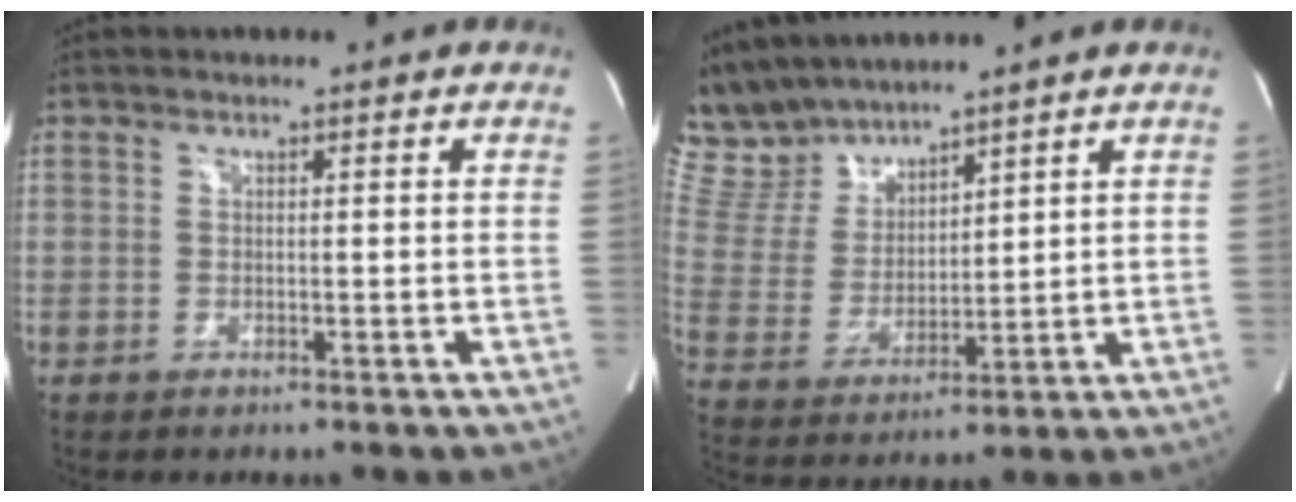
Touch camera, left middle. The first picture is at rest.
{"total": 9.9, "force": [9.3, 2.8, 1.9], "torque": [-0.061, 0.018, 0.202]}